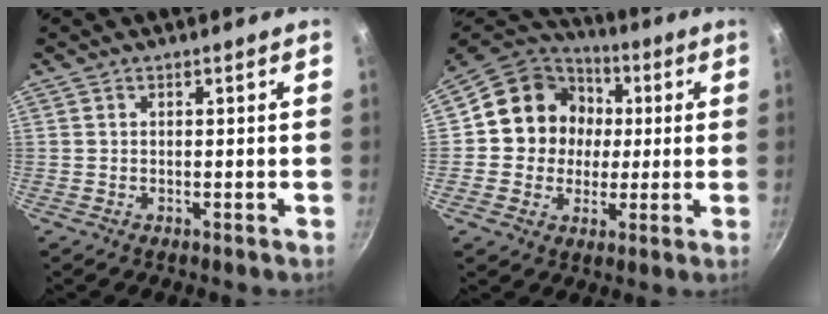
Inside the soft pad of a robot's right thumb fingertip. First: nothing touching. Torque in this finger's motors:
{"motor_torque": [-0.75, 1.17, 0.24, -0.16, 0.09]}